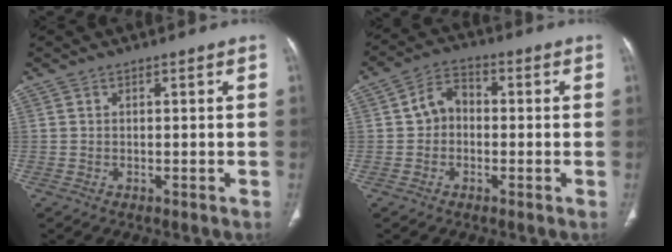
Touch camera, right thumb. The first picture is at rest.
{"total": 5.4, "force": [-0.3, 4.3, 3.2], "torque": [-0.036, 0.019, -0.019]}